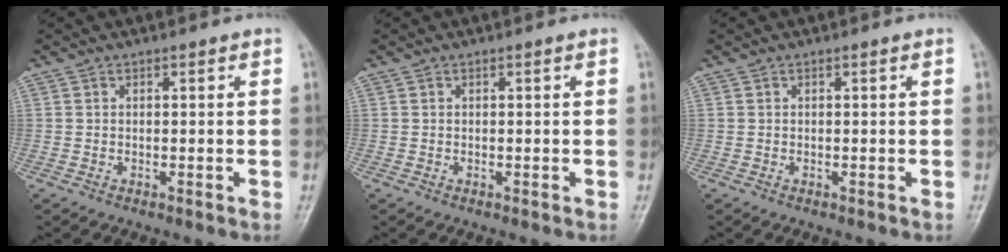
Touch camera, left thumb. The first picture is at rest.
{"total": 0.0}
{"total": 0.0}